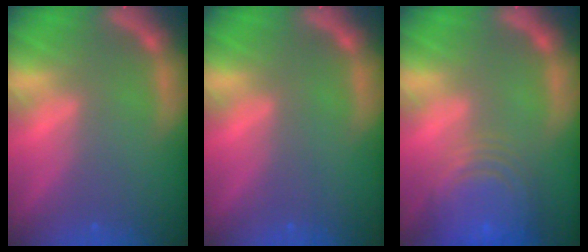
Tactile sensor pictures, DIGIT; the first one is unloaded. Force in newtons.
{"total": 0.0}
{"total": 10.0}